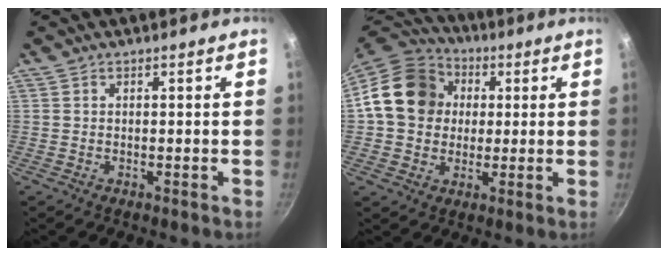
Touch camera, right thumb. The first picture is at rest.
{"total": 16.1, "force": [2.4, 13.7, 8.2], "torque": [-0.117, 0.026, 0.027]}